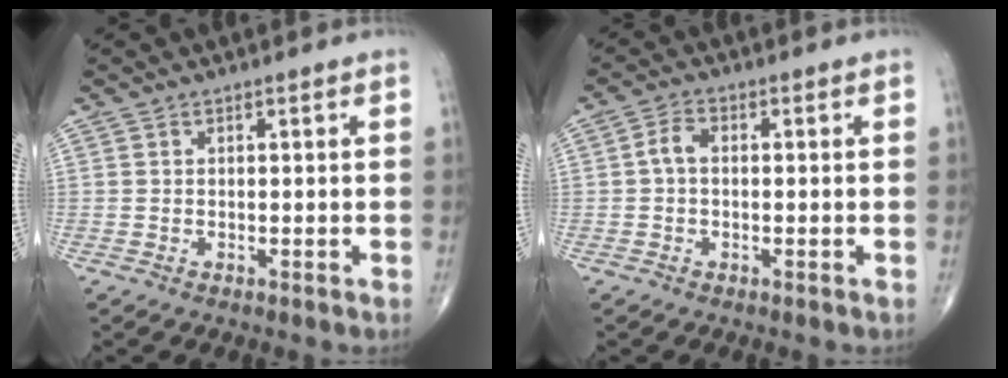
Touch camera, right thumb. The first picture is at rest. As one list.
[{"total": 2.8, "force": [-0.2, 1.8, 2.2], "torque": [-0.043, 0.011, -0.011]}]